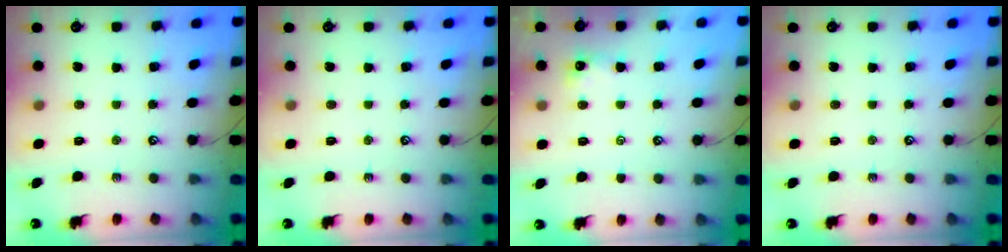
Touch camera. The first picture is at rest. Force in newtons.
{"total": 0.0}
{"total": 0.0}
{"total": 0.0}